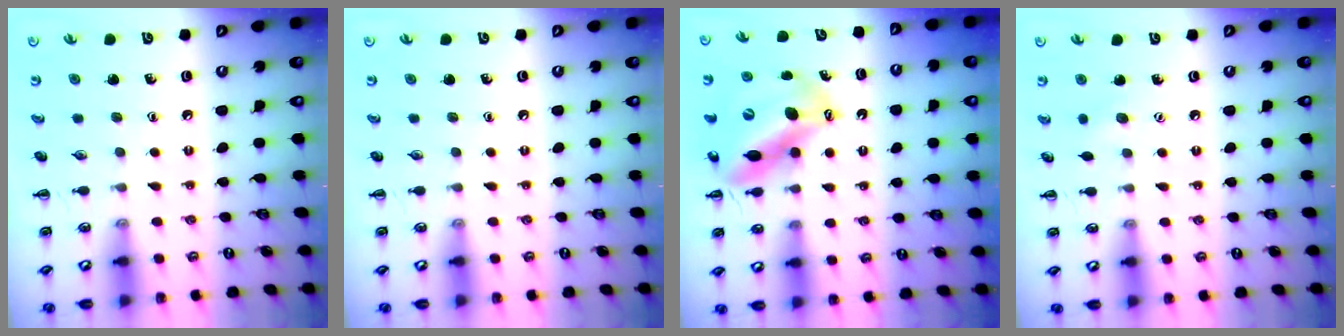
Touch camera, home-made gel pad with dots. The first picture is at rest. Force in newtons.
{"total": 0.0}
{"total": 14.5, "press": 14.0, "slide": 3.7}
{"total": 3.5, "press": 3.4, "slide": 0.9}